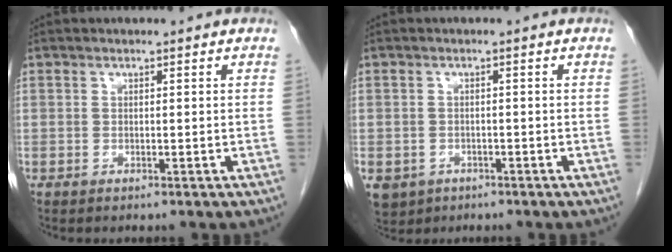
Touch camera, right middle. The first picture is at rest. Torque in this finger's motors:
{"motor_torque": [1.21, -0.86, 0.76, 0.15]}